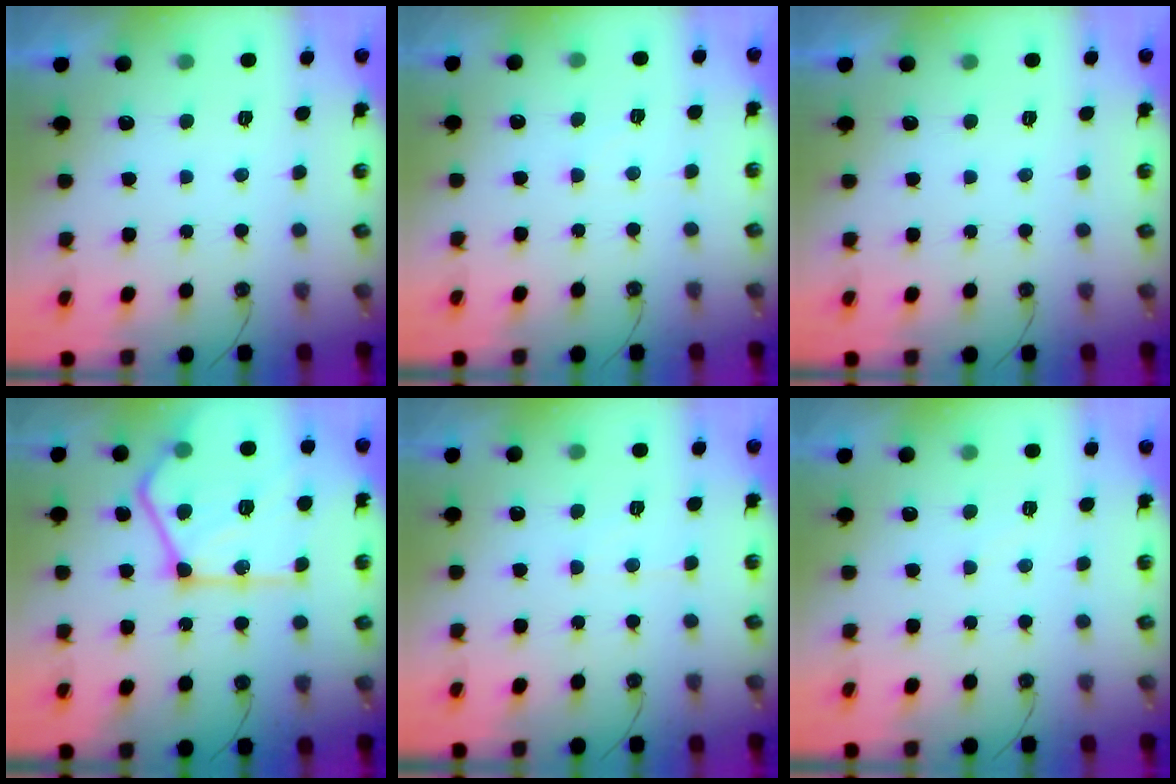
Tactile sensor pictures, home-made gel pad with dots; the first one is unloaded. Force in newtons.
{"total": 2.7, "press": 2.7, "slide": 0.3}
{"total": 0.0}
{"total": 26.3, "press": 26.1, "slide": 3.0}
{"total": 4.8, "press": 4.8, "slide": 0.8}
{"total": 2.7, "press": 2.6, "slide": 0.4}